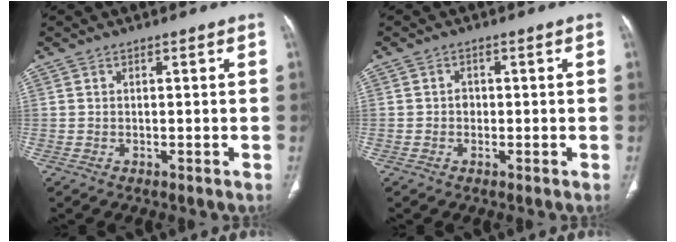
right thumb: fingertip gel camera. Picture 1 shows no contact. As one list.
[{"total": 1.5, "force": [-0.1, 1.3, 0.7], "torque": [-0.004, 0.005, -0.004]}]